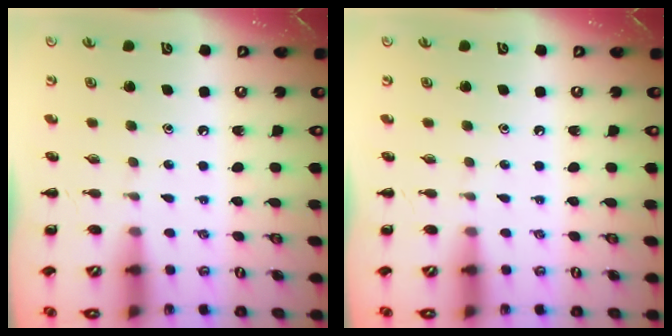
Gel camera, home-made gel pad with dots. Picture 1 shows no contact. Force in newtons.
{"total": 0.0}